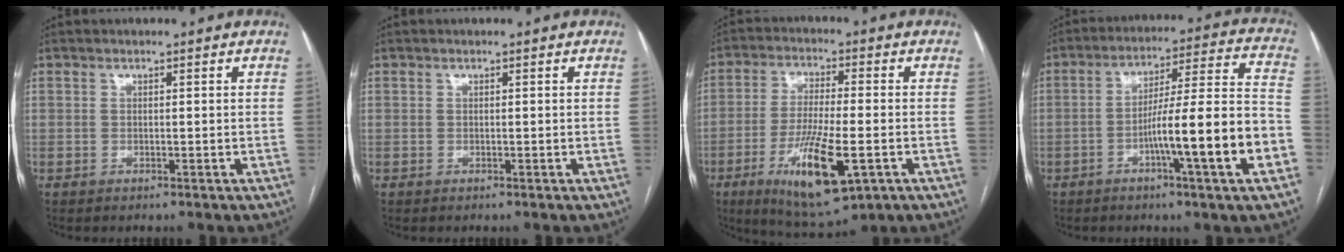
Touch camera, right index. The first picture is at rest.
{"total": 0.0}
{"total": 13.8, "force": [-5.1, 2.8, 12.5], "torque": [-0.234, -0.026, -0.077]}
{"total": 15.5, "force": [-5.4, -0.3, 14.5], "torque": [-0.228, 0.008, -0.086]}